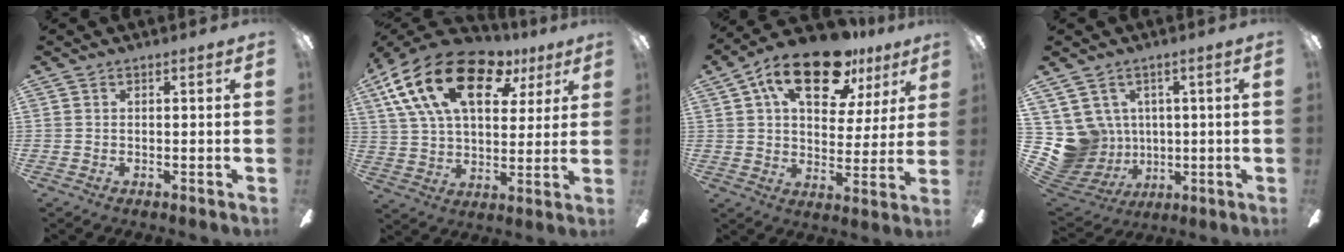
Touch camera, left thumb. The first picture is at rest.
{"total": 22.9, "force": [11.4, 12.2, 15.7], "torque": [-0.291, -0.046, 0.190]}
{"total": 18.6, "force": [11.0, 9.1, 11.9], "torque": [-0.192, -0.043, 0.187]}
{"total": 10.0, "force": [1.2, 9.8, 1.7], "torque": [-0.088, -0.021, 0.029]}